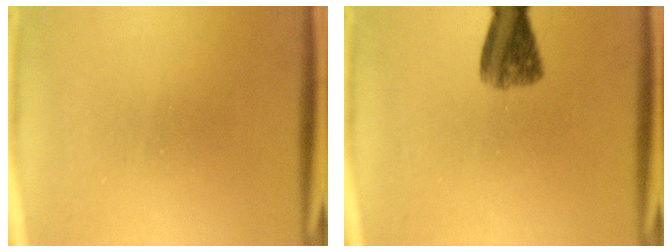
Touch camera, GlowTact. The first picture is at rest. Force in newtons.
{"total": 5.6}